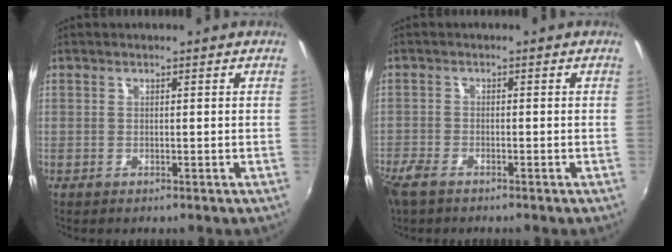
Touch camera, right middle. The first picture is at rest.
{"total": 5.0, "force": [-3.7, 1.9, 2.7], "torque": [-0.075, -0.014, -0.076]}